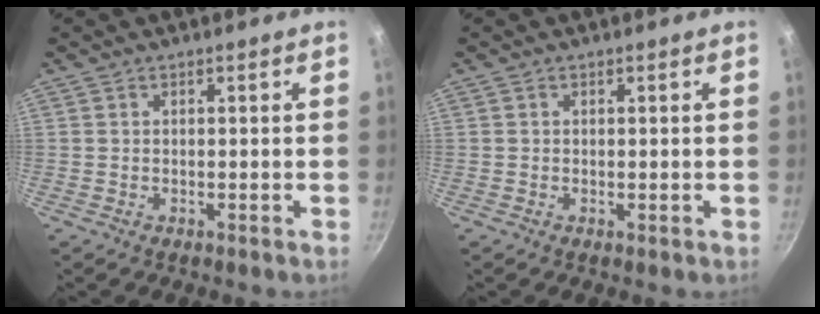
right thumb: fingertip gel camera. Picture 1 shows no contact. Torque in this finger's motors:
{"motor_torque": [0.28, 0.08, 0.27, -0.06, 0.05]}